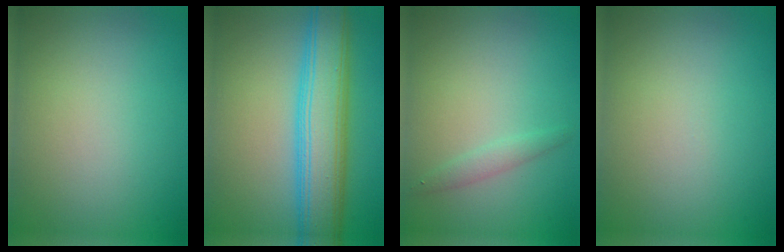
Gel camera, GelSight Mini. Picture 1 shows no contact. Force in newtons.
{"total": 7.7, "press": 7.7, "slide": 0.1}
{"total": 1.2, "press": 1.2, "slide": 0.0}
{"total": 0.0}